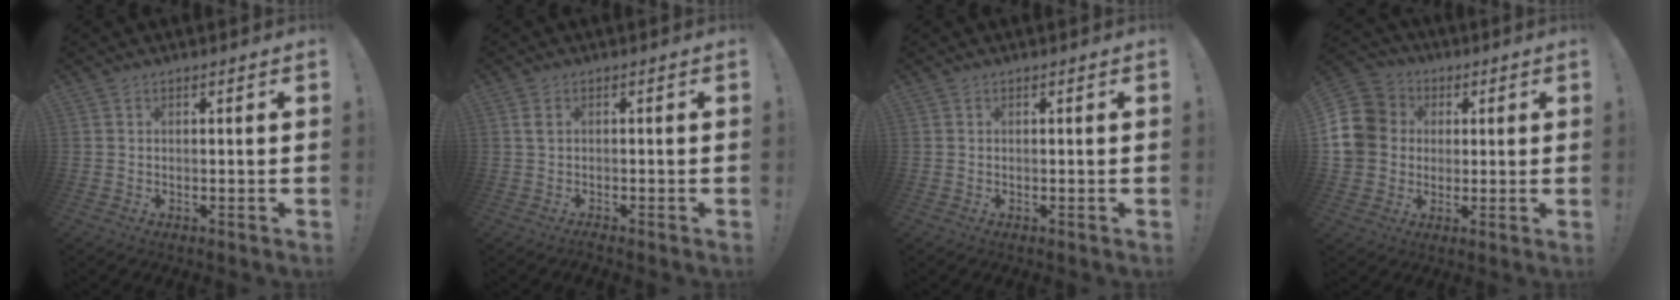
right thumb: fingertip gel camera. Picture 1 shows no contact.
{"total": 1.3, "force": [-0.3, 0.5, 1.1], "torque": [-0.022, 0.005, -0.006]}
{"total": 0.0}
{"total": 14.5, "force": [1.4, 12.9, 6.6], "torque": [-0.118, 0.008, 0.032]}